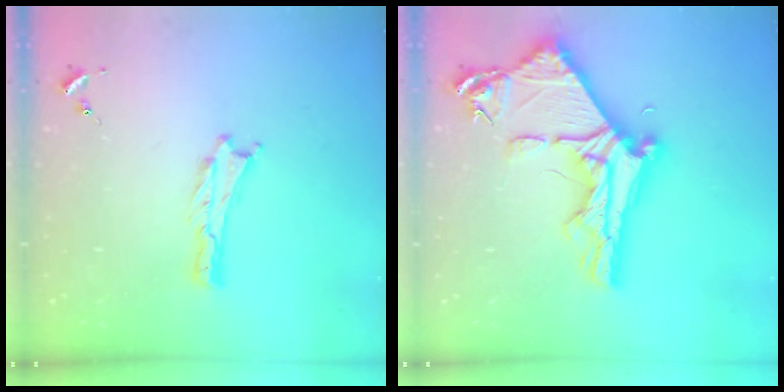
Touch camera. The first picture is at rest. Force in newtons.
{"total": 10.5, "press": 10.4, "slide": 1.1}